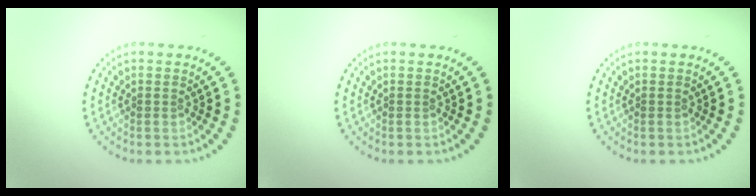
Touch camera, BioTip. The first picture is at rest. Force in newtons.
{"total": 0.0}
{"total": 0.0}